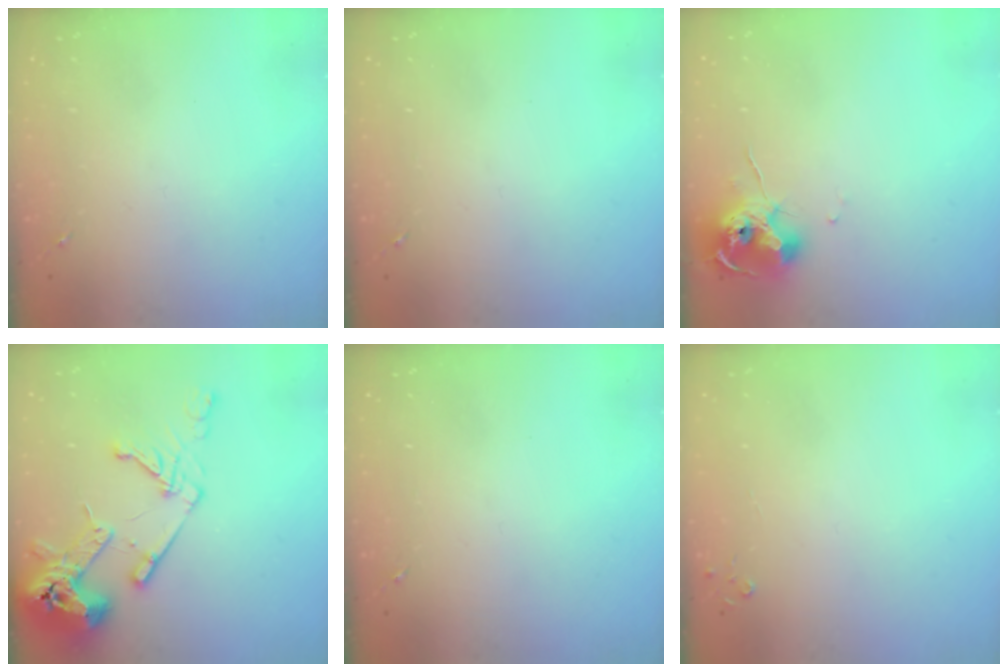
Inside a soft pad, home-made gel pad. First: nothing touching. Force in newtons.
{"total": 0.0}
{"total": 10.4, "press": 10.3, "slide": 1.2}
{"total": 18.8, "press": 18.6, "slide": 2.5}
{"total": 0.0}
{"total": 2.8, "press": 2.8, "slide": 0.3}